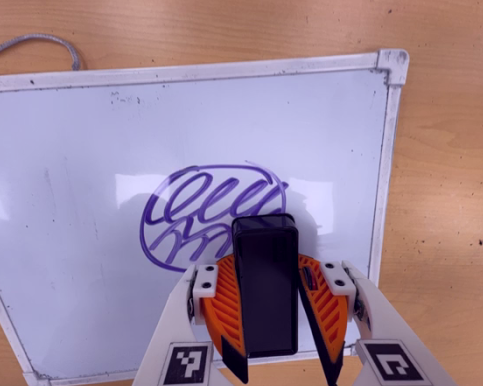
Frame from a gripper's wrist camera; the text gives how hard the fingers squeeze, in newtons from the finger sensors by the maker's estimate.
{"total": 13.5, "left": 13.9, "right": 13.1}